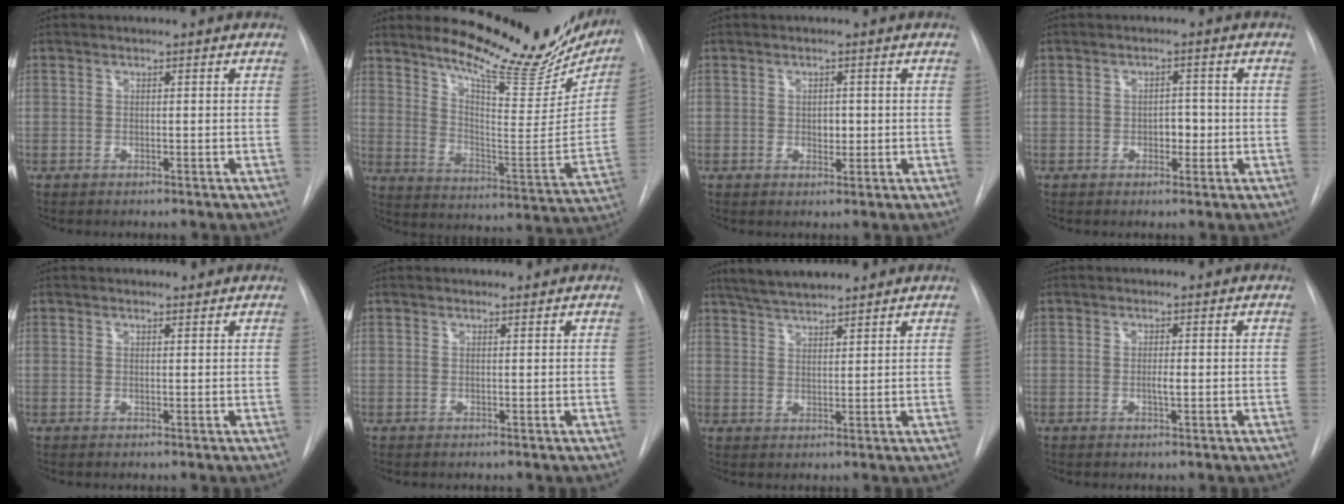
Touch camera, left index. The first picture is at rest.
{"total": 21.5, "force": [18.3, 5.0, 10.1], "torque": [-0.144, -0.072, 0.243]}
{"total": 1.7, "force": [-0.5, 1.2, 1.2], "torque": [-0.015, -0.006, -0.005]}
{"total": 2.5, "force": [-1.0, 1.4, 1.7], "torque": [-0.019, -0.002, -0.014]}
{"total": 1.3, "force": [1.3, 0.4, 0.2], "torque": [-0.008, 0.000, 0.014]}
{"total": 0.9, "force": [0.9, 0.1, 0.1], "torque": [-0.005, 0.000, 0.012]}
{"total": 7.8, "force": [6.9, 0.9, 3.3], "torque": [-0.058, 0.020, 0.117]}
{"total": 1.1, "force": [-0.5, 0.0, 1.0], "torque": [-0.020, -0.008, -0.008]}